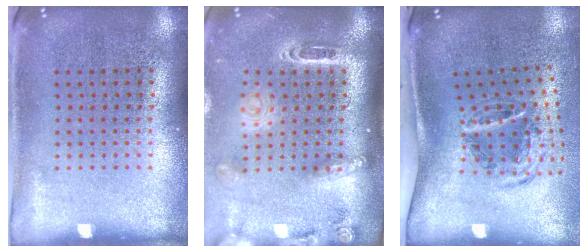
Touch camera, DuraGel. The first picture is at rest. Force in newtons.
{"total": 2.5, "press": 1.8, "slide": 1.8}
{"total": 1.5, "press": 1.1, "slide": 1.0}